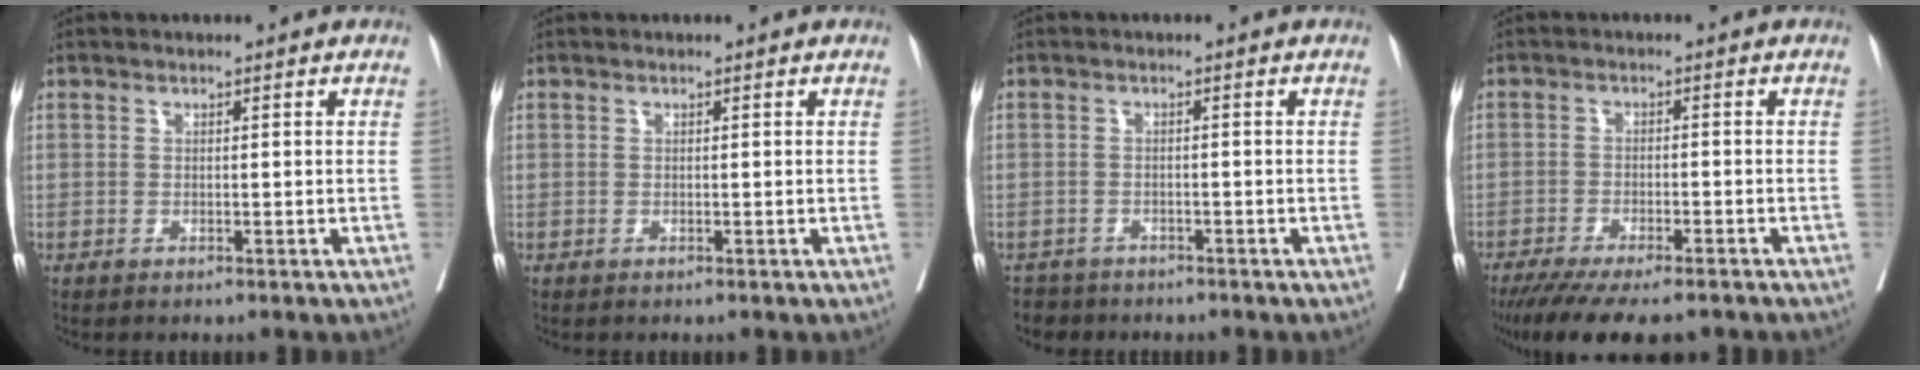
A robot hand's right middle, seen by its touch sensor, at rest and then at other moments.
{"total": 0.0}
{"total": 3.4, "force": [-3.0, 1.5, -0.4], "torque": [0.005, -0.001, -0.052]}
{"total": 12.6, "force": [-10.2, 3.0, 6.7], "torque": [-0.109, -0.025, -0.153]}